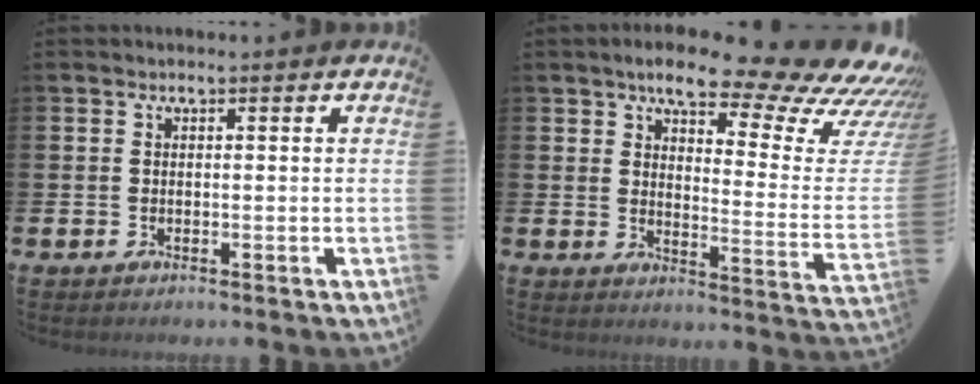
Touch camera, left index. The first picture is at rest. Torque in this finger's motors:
{"motor_torque": [1.07, -1.07, 1.05, 0.21]}